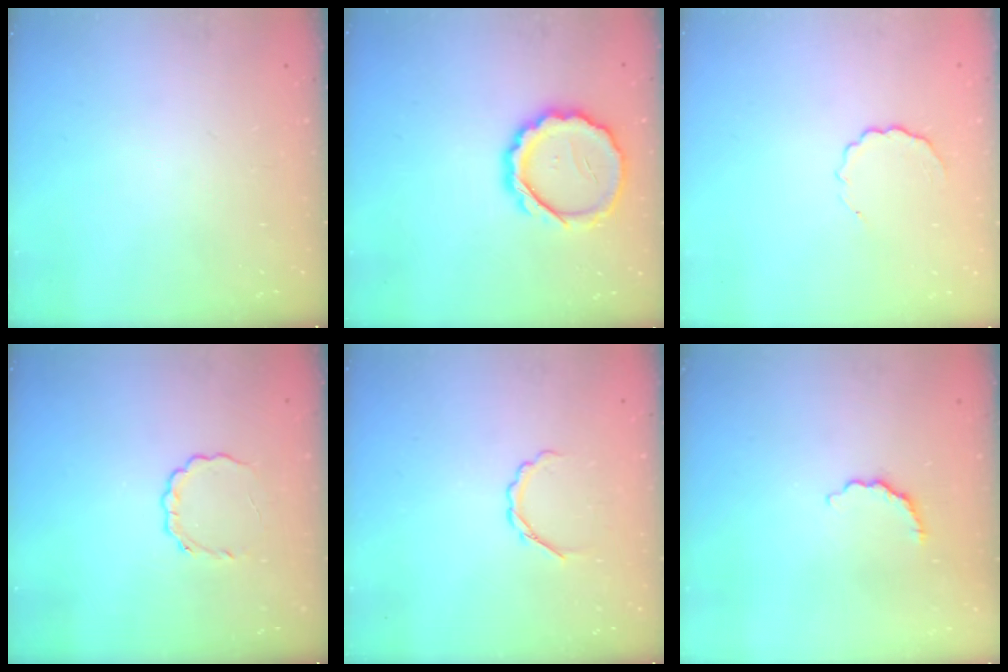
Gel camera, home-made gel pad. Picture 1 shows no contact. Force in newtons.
{"total": 11.7, "press": 11.5, "slide": 1.8}
{"total": 3.5, "press": 3.4, "slide": 0.9}
{"total": 2.8, "press": 2.8, "slide": 0.4}
{"total": 3.0, "press": 2.8, "slide": 0.9}
{"total": 3.7, "press": 3.7, "slide": 0.7}